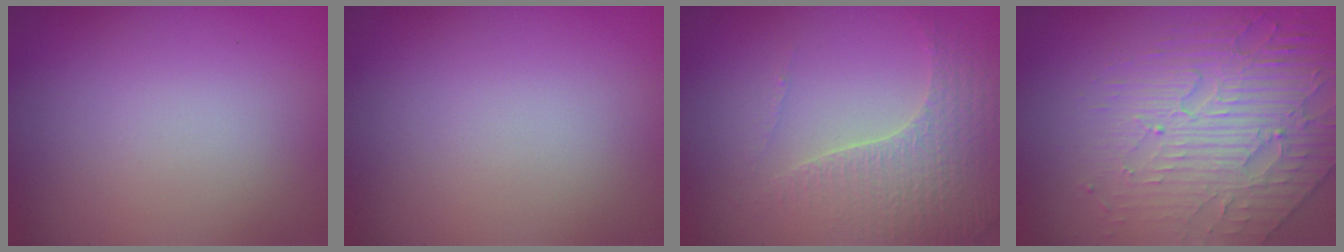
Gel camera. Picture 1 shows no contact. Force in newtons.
{"total": 0.0}
{"total": 4.4, "press": 3.3, "slide": 2.9}
{"total": 4.7, "press": 4.2, "slide": 2.2}